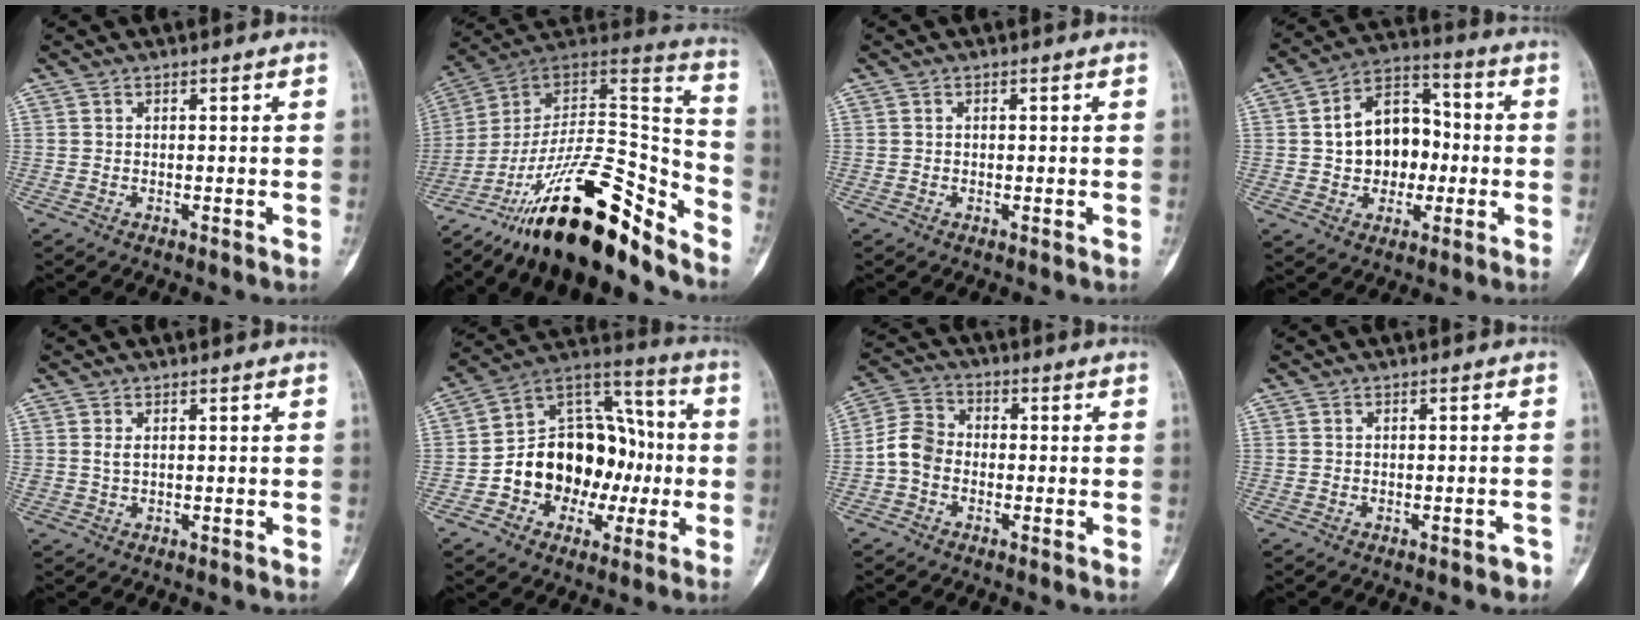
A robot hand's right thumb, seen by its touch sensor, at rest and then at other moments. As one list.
[{"total": 26.1, "force": [-18.9, 7.9, 16.1], "torque": [-0.203, 0.115, -0.311]}, {"total": 0.0}, {"total": 14.0, "force": [-0.4, 10.2, 9.5], "torque": [-0.106, 0.034, -0.011]}, {"total": 1.1, "force": [0.2, 0.5, 0.9], "torque": [-0.021, 0.002, 0.009]}, {"total": 19.9, "force": [-3.2, 14.7, 13.0], "torque": [-0.147, 0.050, -0.045]}, {"total": 6.1, "force": [-1.6, 4.7, 3.5], "torque": [-0.058, 0.019, -0.044]}, {"total": 1.8, "force": [-1.4, 0.7, 1.0], "torque": [-0.010, 0.009, -0.012]}]